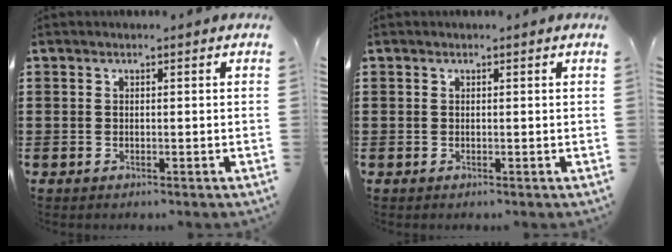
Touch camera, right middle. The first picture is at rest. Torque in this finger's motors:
{"motor_torque": [-0.05, -0.31, 0.00, 0.01]}